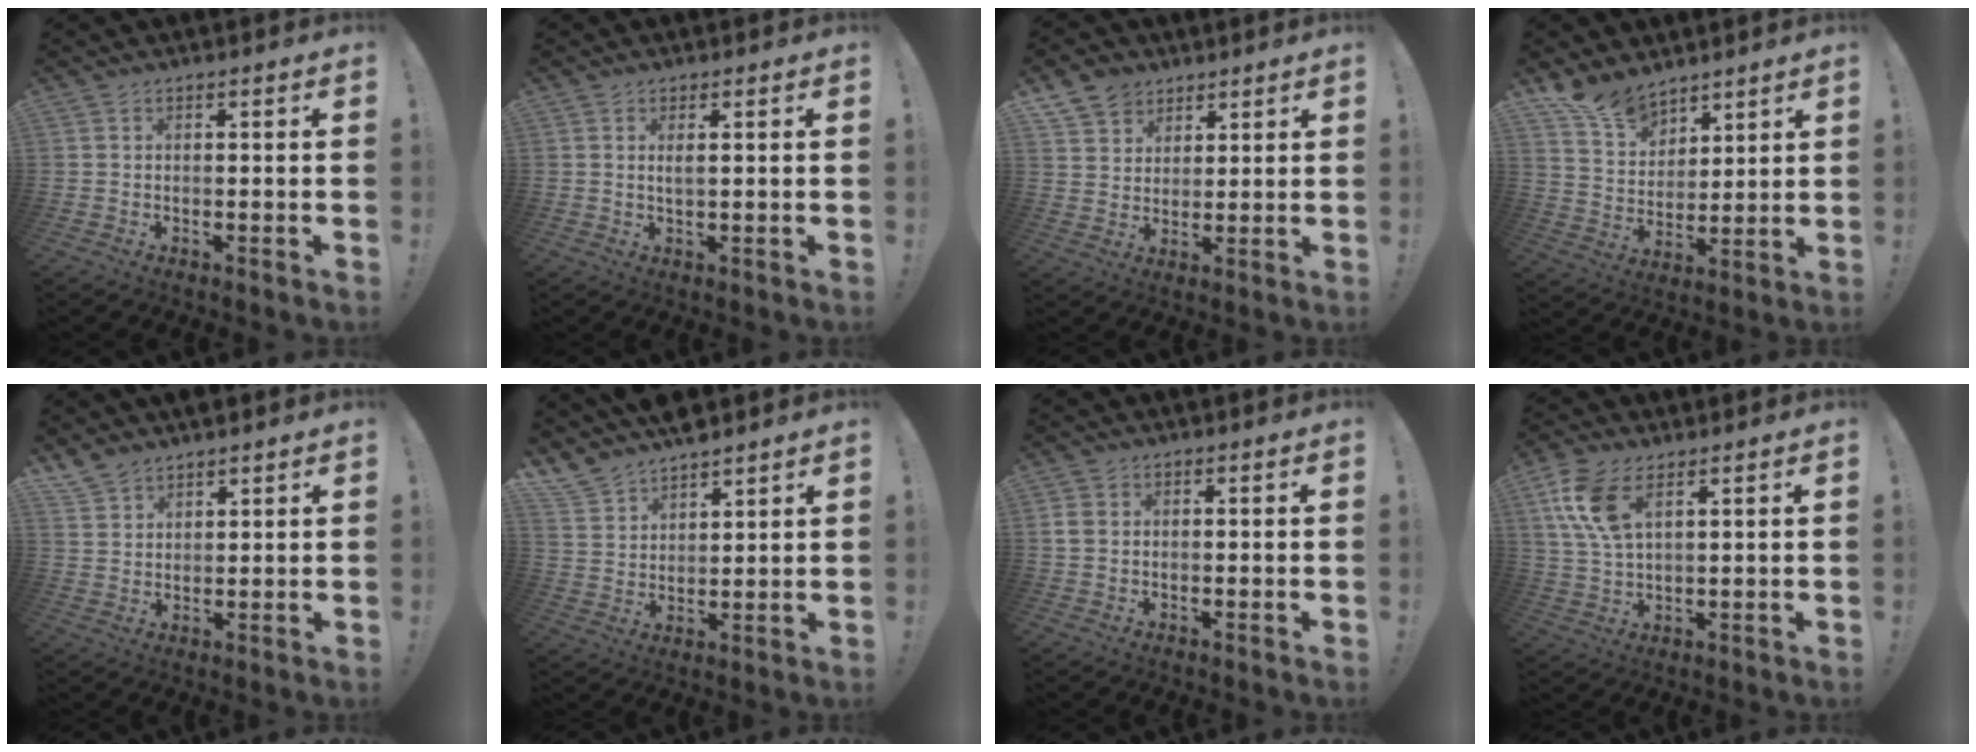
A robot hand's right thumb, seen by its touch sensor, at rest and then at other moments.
{"total": 1.9, "force": [0.6, 0.2, 1.7], "torque": [-0.026, -0.006, 0.008]}
{"total": 8.2, "force": [5.7, 5.7, 1.4], "torque": [-0.027, -0.033, 0.115]}
{"total": 11.5, "force": [9.2, 6.2, 3.0], "torque": [-0.066, -0.062, 0.181]}
{"total": 5.6, "force": [4.7, 2.9, 0.9], "torque": [-0.025, -0.028, 0.093]}
{"total": 7.9, "force": [7.1, 3.3, 1.1], "torque": [-0.042, -0.057, 0.137]}
{"total": 2.7, "force": [0.0, 2.2, 1.5], "torque": [-0.033, 0.010, 0.004]}
{"total": 10.9, "force": [5.0, 5.8, 7.8], "torque": [-0.167, -0.004, 0.098]}